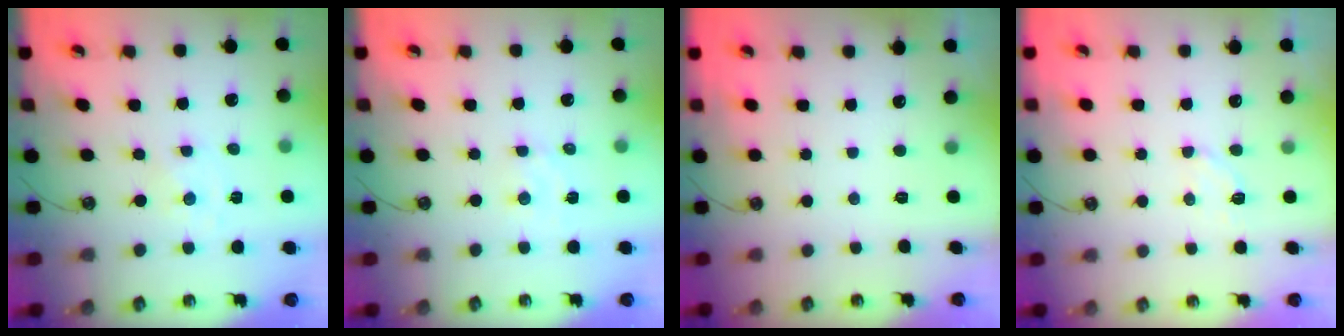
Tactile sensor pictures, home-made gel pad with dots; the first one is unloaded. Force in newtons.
{"total": 2.1, "press": 2.0, "slide": 0.5}
{"total": 0.0}
{"total": 3.0, "press": 2.9, "slide": 0.7}